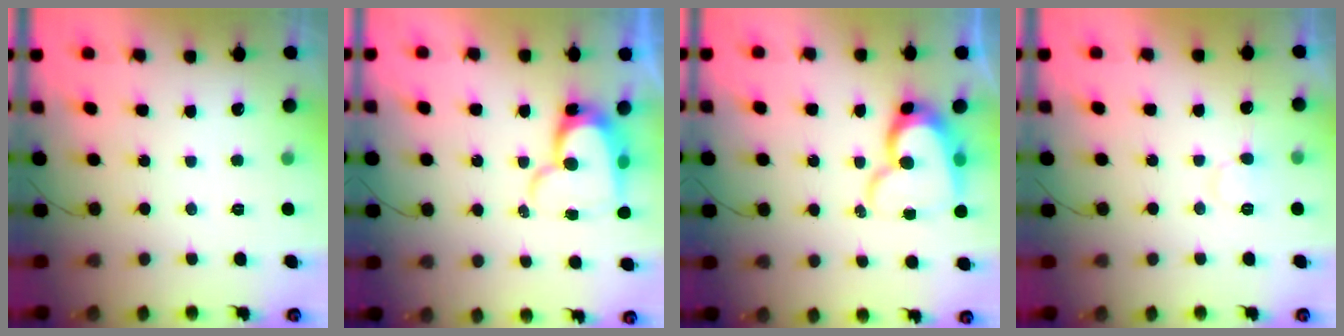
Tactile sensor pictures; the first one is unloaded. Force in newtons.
{"total": 14.0, "press": 13.9, "slide": 1.5}
{"total": 14.3, "press": 14.2, "slide": 1.6}
{"total": 7.0, "press": 7.0, "slide": 0.4}